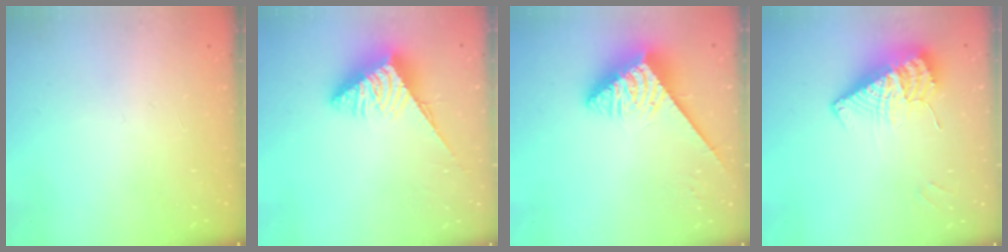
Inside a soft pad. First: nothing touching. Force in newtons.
{"total": 5.8, "press": 5.8, "slide": 0.4}
{"total": 4.5, "press": 4.4, "slide": 0.6}
{"total": 11.2, "press": 11.1, "slide": 1.4}